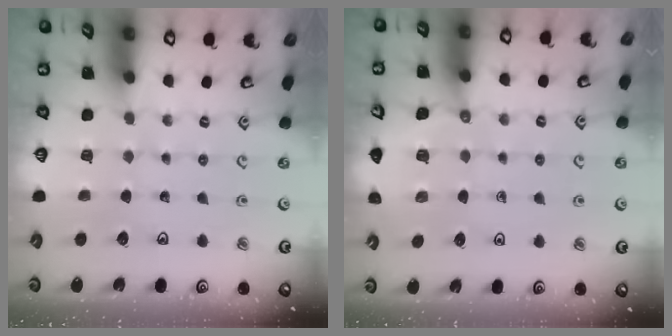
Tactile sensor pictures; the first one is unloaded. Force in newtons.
{"total": 5.3, "press": 4.9, "slide": 1.9}